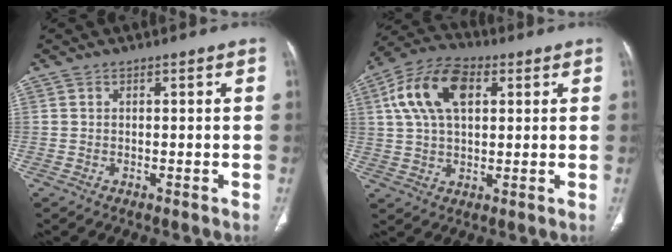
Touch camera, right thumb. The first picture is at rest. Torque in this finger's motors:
{"motor_torque": [-0.40, 1.00, 0.77, -0.64, 0.14]}